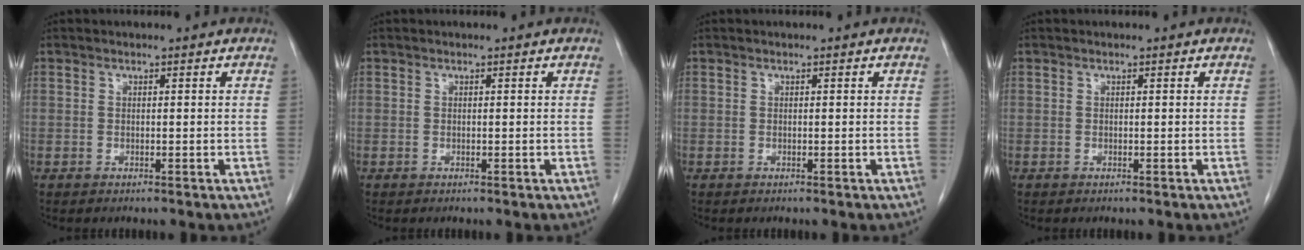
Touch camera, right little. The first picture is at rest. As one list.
[{"total": 0.0}, {"total": 0.0}, {"total": 0.0}]